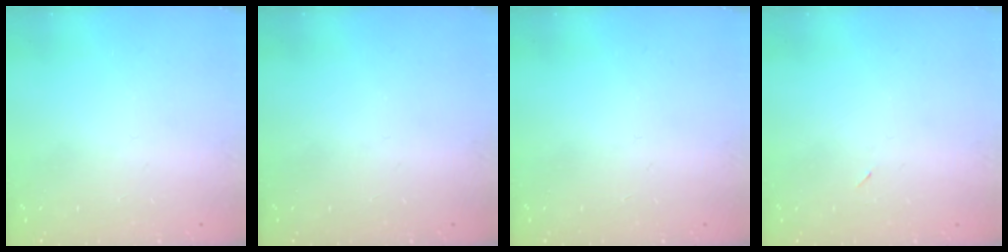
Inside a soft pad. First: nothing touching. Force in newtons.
{"total": 0.0}
{"total": 0.0}
{"total": 2.3, "press": 1.9, "slide": 1.2}